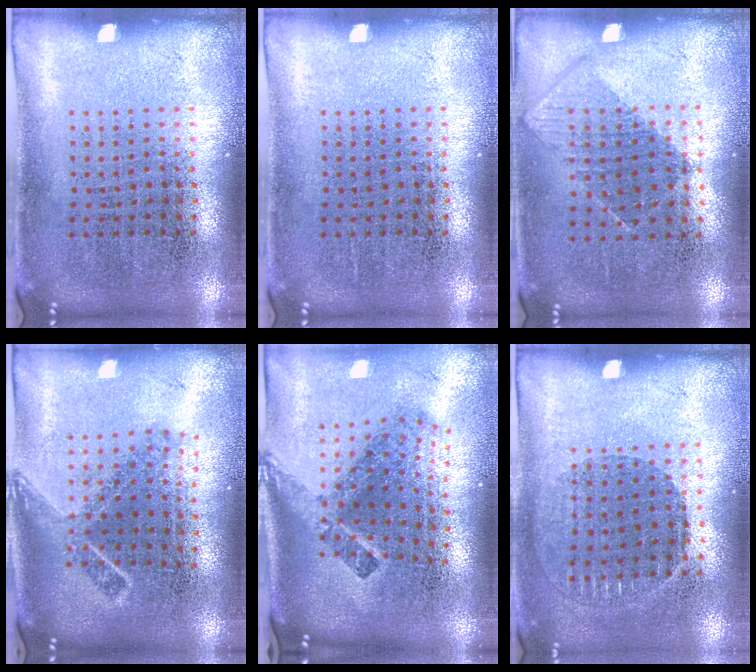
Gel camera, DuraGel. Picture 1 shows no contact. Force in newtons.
{"total": 0.0}
{"total": 0.8, "press": 0.6, "slide": 0.4}
{"total": 1.8, "press": 1.3, "slide": 1.2}
{"total": 2.6, "press": 1.6, "slide": 2.1}
{"total": 0.9, "press": 0.8, "slide": 0.3}